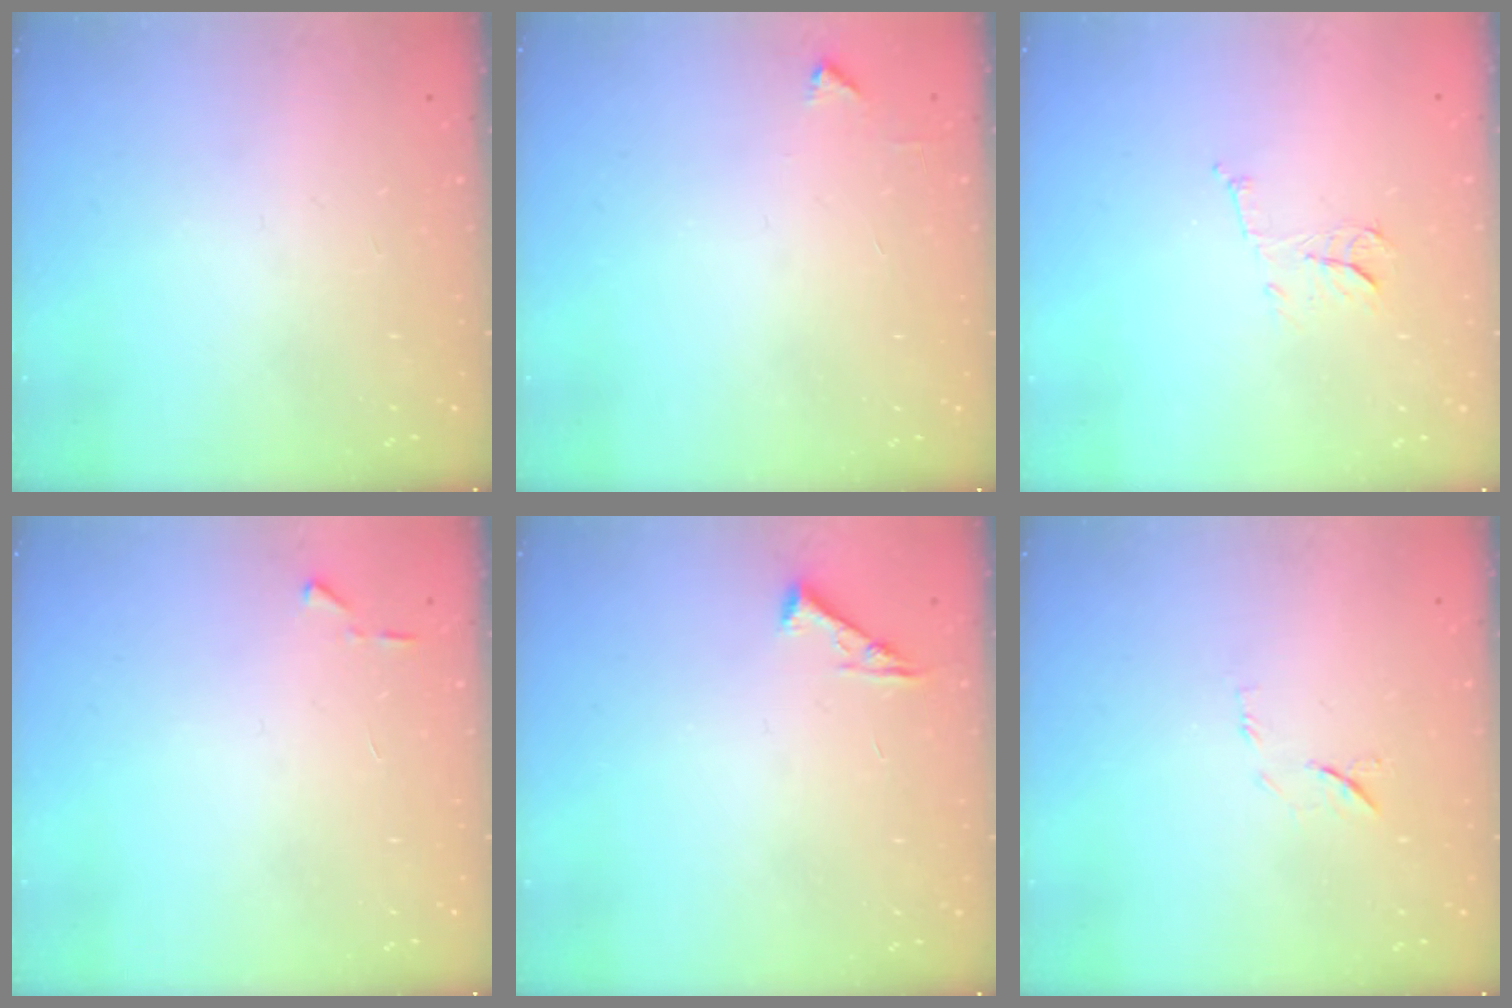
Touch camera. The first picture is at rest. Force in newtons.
{"total": 2.1, "press": 2.1, "slide": 0.3}
{"total": 6.0, "press": 6.0, "slide": 0.5}
{"total": 4.1, "press": 4.0, "slide": 0.5}
{"total": 5.3, "press": 5.2, "slide": 0.7}
{"total": 6.8, "press": 6.7, "slide": 0.8}